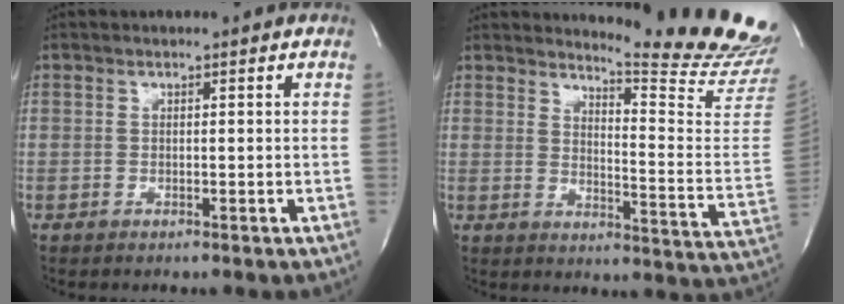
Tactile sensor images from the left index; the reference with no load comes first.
{"total": 16.0, "force": [15.5, -1.6, 3.6], "torque": [-0.058, -0.165, 0.173]}